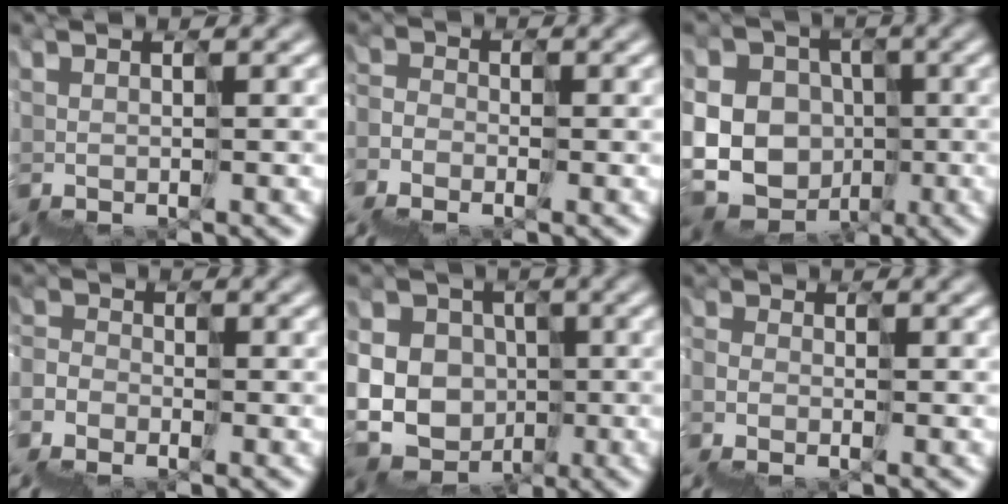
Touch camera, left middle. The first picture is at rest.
{"total": 5.0, "force": [-4.5, 1.8, -1.2], "torque": [0.031, -0.006, -0.068]}
{"total": 11.2, "force": [-3.1, 10.6, 2.0], "torque": [-0.034, 0.006, -0.067]}
{"total": 5.8, "force": [-5.1, 2.1, -1.8], "torque": [0.039, -0.005, -0.076]}
{"total": 9.5, "force": [-2.2, 9.1, 1.5], "torque": [-0.017, 0.015, -0.065]}
{"total": 3.2, "force": [-2.9, 1.4, 0.2], "torque": [0.003, -0.015, -0.048]}